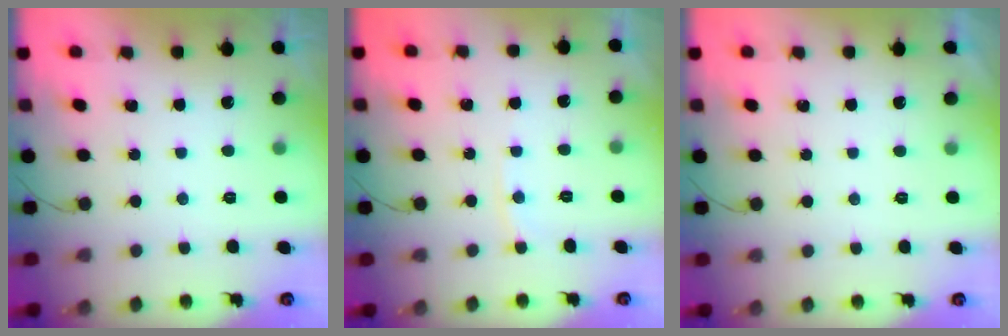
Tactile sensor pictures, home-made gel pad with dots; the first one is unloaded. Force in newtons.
{"total": 3.6, "press": 3.5, "slide": 0.5}
{"total": 1.0, "press": 1.0, "slide": 0.1}